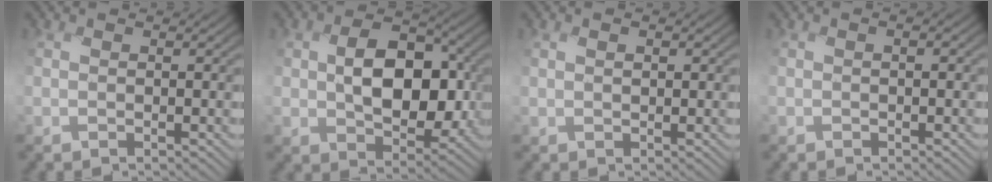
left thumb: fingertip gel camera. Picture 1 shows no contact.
{"total": 10.3, "force": [-0.2, 7.0, 7.6], "torque": [-0.132, -0.010, -0.001]}
{"total": 1.0, "force": [0.2, 0.6, 0.8], "torque": [-0.012, 0.000, 0.005]}
{"total": 1.1, "force": [-0.2, 0.6, 0.9], "torque": [-0.018, 0.002, -0.003]}